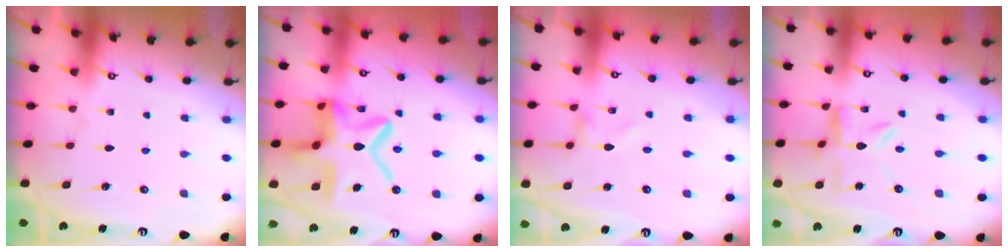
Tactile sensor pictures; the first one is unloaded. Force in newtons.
{"total": 17.6, "press": 17.5, "slide": 1.6}
{"total": 0.0}
{"total": 7.0, "press": 6.9, "slide": 0.6}